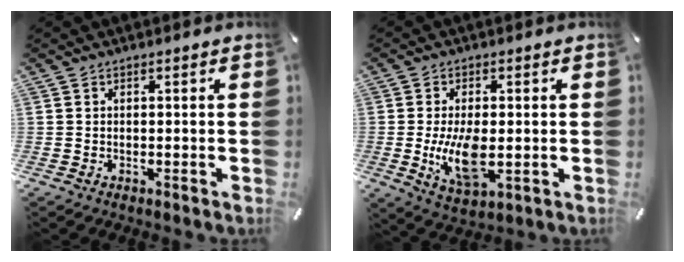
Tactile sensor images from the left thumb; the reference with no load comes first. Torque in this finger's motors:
{"motor_torque": [1.63, 1.63, 0.29, -0.12, 0.15]}